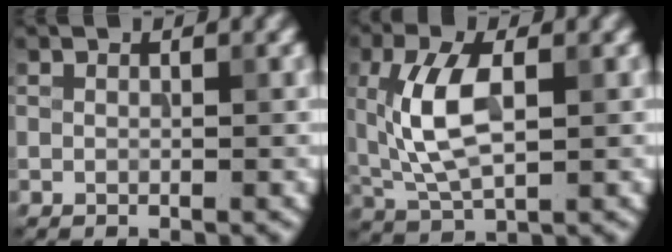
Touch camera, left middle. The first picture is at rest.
{"total": 6.6, "force": [0.8, 3.2, 5.7], "torque": [-0.128, 0.005, 0.016]}